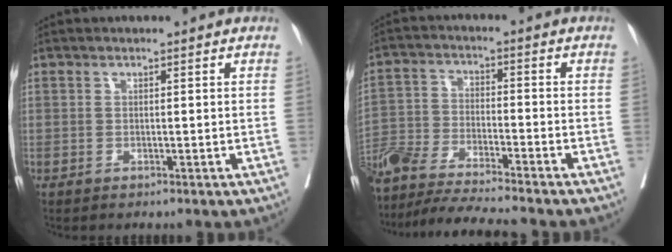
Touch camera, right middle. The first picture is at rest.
{"total": 14.7, "force": [-13.3, -0.3, 6.3], "torque": [-0.120, -0.019, -0.236]}